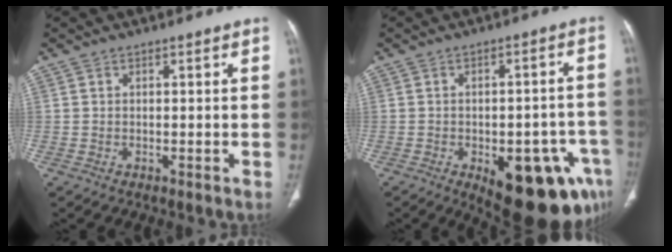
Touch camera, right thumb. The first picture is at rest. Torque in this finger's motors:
{"motor_torque": [2.46, 2.54, 1.36, -1.41, 0.46]}